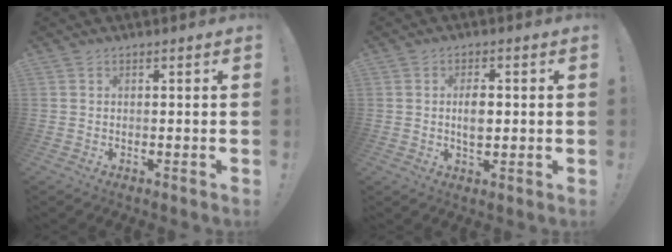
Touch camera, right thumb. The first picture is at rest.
{"total": 5.1, "force": [0.2, 3.0, 4.2], "torque": [-0.079, 0.001, -0.004]}